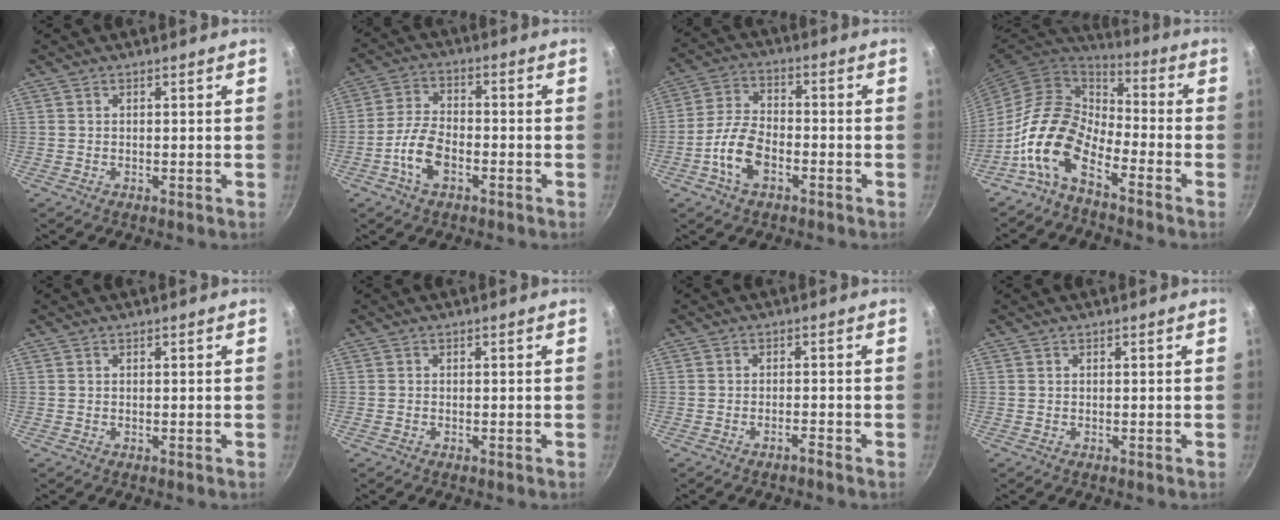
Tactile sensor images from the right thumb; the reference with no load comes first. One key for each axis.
{"total": 7.7, "fx": -3.2, "fy": 4.1, "fz": 5.6, "tx": -0.104, "ty": 0.027, "tz": -0.068}
{"total": 8.9, "fx": -3.7, "fy": 4.8, "fz": 6.5, "tx": -0.118, "ty": 0.032, "tz": -0.078}
{"total": 13.2, "fx": -7.3, "fy": 7.0, "fz": 8.5, "tx": -0.145, "ty": 0.066, "tz": -0.163}
{"total": 0.0}
{"total": 0.0}
{"total": 1.4, "fx": -1.3, "fy": -0.1, "fz": 0.5, "tx": -0.011, "ty": 0.013, "tz": -0.018}
{"total": 0.0}